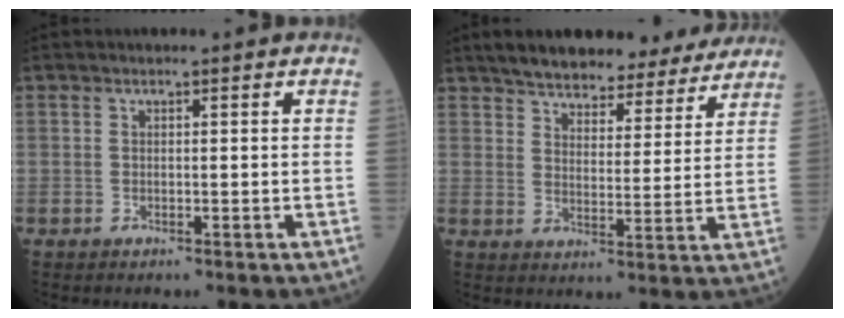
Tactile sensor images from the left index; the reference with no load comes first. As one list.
[{"total": 17.8, "force": [15.9, 5.1, 6.3], "torque": [-0.083, 0.008, 0.212]}]